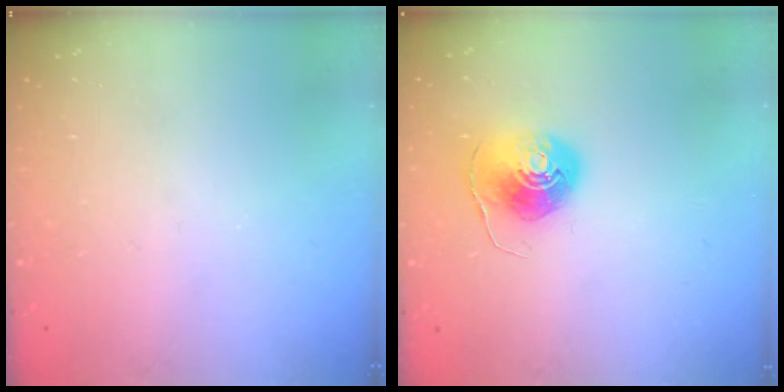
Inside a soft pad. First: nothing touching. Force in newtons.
{"total": 8.5, "press": 8.4, "slide": 0.3}